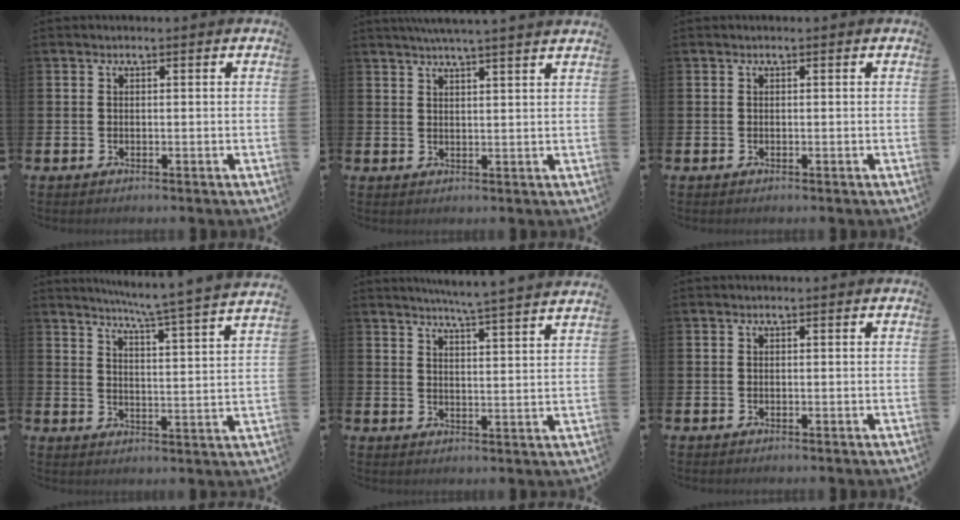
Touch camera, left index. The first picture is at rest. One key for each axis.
{"total": 3.9, "fx": 3.7, "fy": -0.9, "fz": 0.8, "tx": -0.021, "ty": -0.015, "tz": 0.067}
{"total": 0.0}
{"total": 6.0, "fx": 5.5, "fy": -1.2, "fz": 2.1, "tx": -0.055, "ty": -0.044, "tz": 0.088}
{"total": 5.5, "fx": 5.3, "fy": -1.2, "fz": 1.1, "tx": -0.033, "ty": -0.035, "tz": 0.090}
{"total": 0.0}